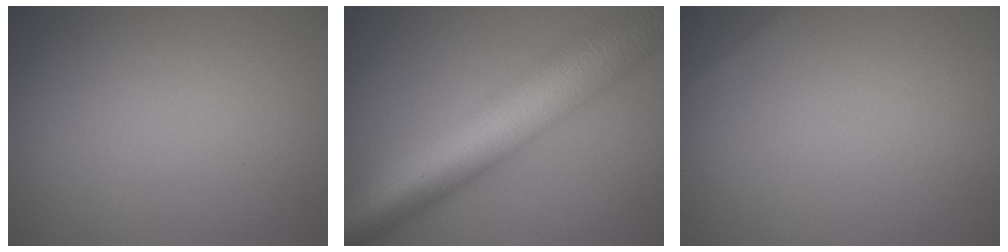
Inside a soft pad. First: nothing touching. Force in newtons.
{"total": 11.6, "press": 11.6, "slide": 0.4}
{"total": 0.7, "press": 0.7, "slide": 0.0}